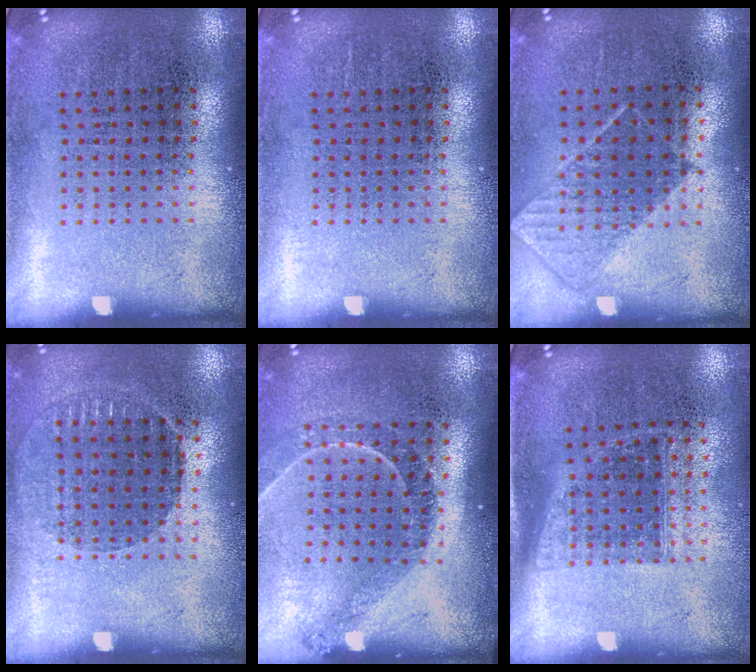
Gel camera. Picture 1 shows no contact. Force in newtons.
{"total": 0.0}
{"total": 0.7, "press": 0.6, "slide": 0.4}
{"total": 0.9, "press": 0.9, "slide": 0.2}
{"total": 1.3, "press": 1.2, "slide": 0.2}
{"total": 1.0, "press": 0.8, "slide": 0.6}